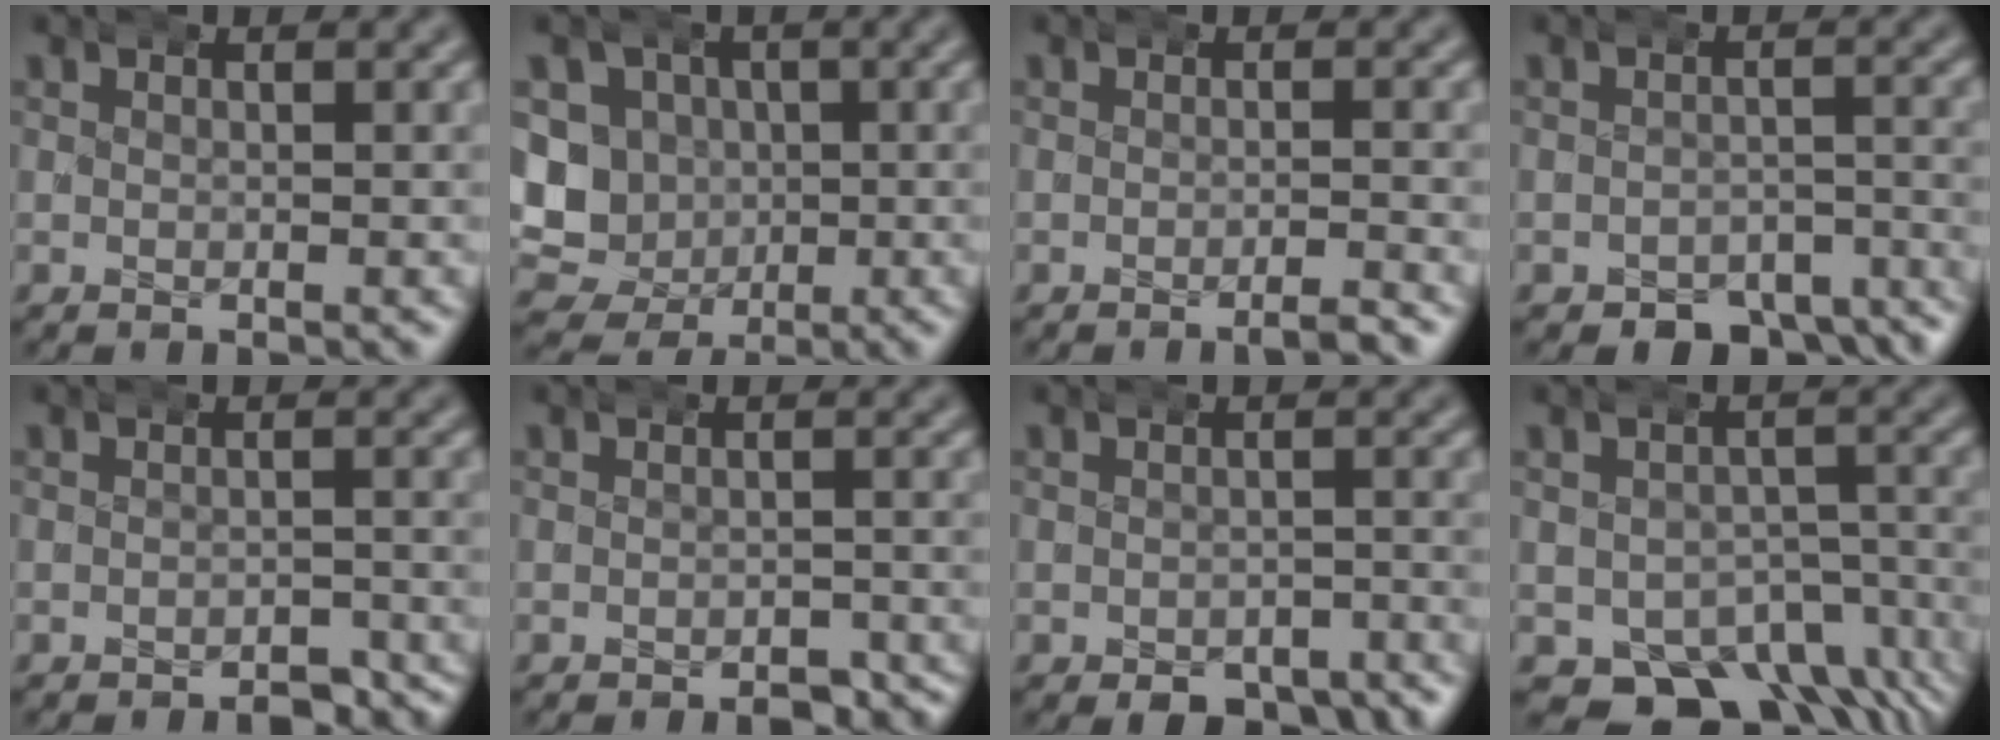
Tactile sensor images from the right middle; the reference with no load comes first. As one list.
[{"total": 12.6, "force": [-0.9, 11.8, 4.4], "torque": [-0.112, -0.026, -0.021]}, {"total": 1.2, "force": [-1.0, -0.1, 0.6], "torque": [-0.007, 0.010, -0.026]}, {"total": 7.7, "force": [-6.2, 3.5, 2.7], "torque": [-0.021, -0.013, -0.093]}, {"total": 3.3, "force": [-3.0, 1.2, 1.0], "torque": [-0.008, -0.001, -0.050]}, {"total": 3.1, "force": [-2.6, 1.2, 1.3], "torque": [-0.012, -0.003, -0.041]}, {"total": 5.4, "force": [-4.2, 2.4, 2.5], "torque": [-0.028, -0.014, -0.059]}, {"total": 10.9, "force": [-6.8, 7.0, 4.8], "torque": [-0.074, -0.050, -0.086]}]